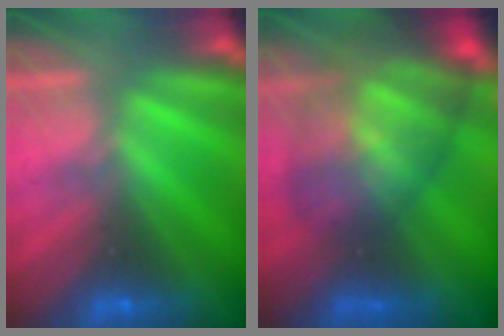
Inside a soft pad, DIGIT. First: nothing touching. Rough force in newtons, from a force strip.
{"total": 7.6}